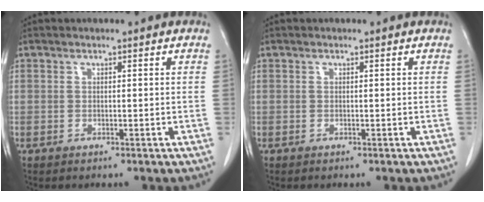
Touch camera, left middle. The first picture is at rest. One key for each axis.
{"total": 0.0}